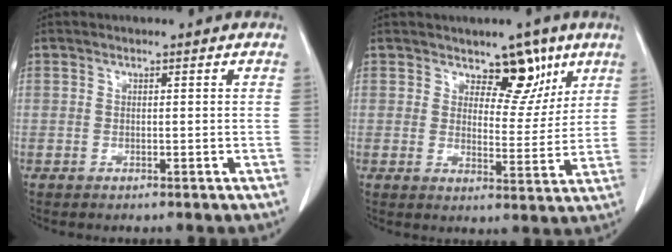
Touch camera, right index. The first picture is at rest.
{"total": 6.8, "force": [4.3, 3.6, 3.8], "torque": [-0.036, -0.006, 0.065]}